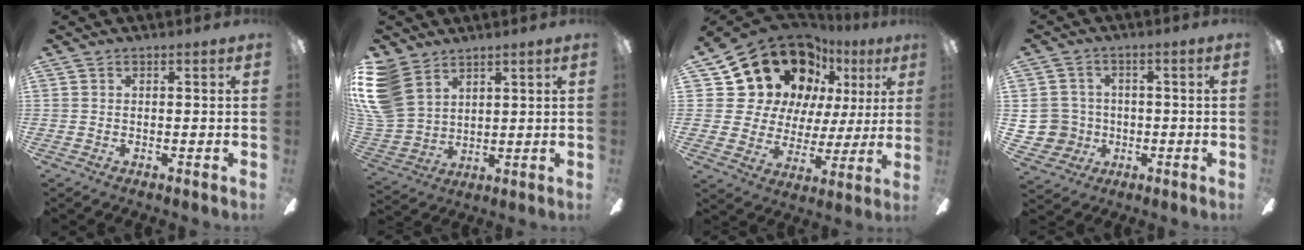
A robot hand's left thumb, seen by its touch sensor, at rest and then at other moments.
{"total": 14.1, "force": [7.1, 9.7, 7.3], "torque": [-0.190, -0.020, 0.144]}
{"total": 20.3, "force": [11.8, 14.2, 8.5], "torque": [-0.149, -0.068, 0.234]}
{"total": 7.8, "force": [-0.3, 7.6, 1.4], "torque": [-0.057, 0.012, 0.003]}